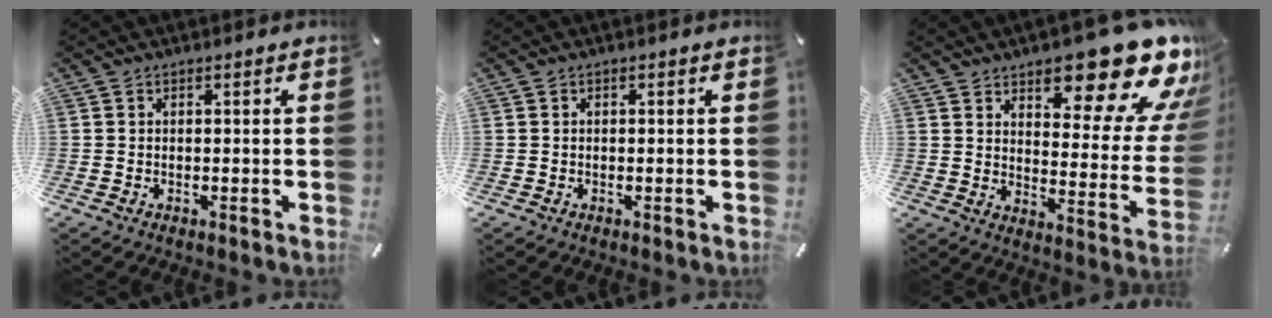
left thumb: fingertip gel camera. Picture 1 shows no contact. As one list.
[{"total": 0.0}, {"total": 20.8, "force": [14.2, 8.1, 12.9], "torque": [-0.155, -0.117, 0.231]}]